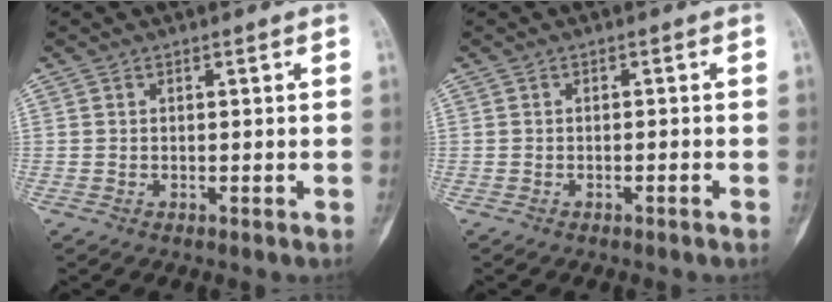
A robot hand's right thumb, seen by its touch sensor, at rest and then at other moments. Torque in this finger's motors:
{"motor_torque": [-0.11, -0.03, -0.04, 0.32, -0.05]}